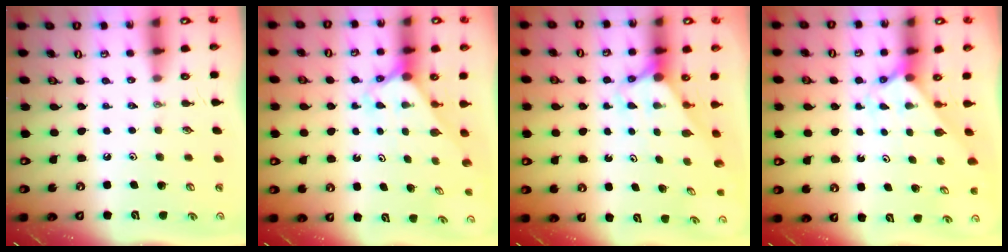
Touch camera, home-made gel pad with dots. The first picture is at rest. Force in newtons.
{"total": 2.3, "press": 2.3, "slide": 0.2}
{"total": 2.6, "press": 2.6, "slide": 0.0}
{"total": 2.1, "press": 2.1, "slide": 0.1}